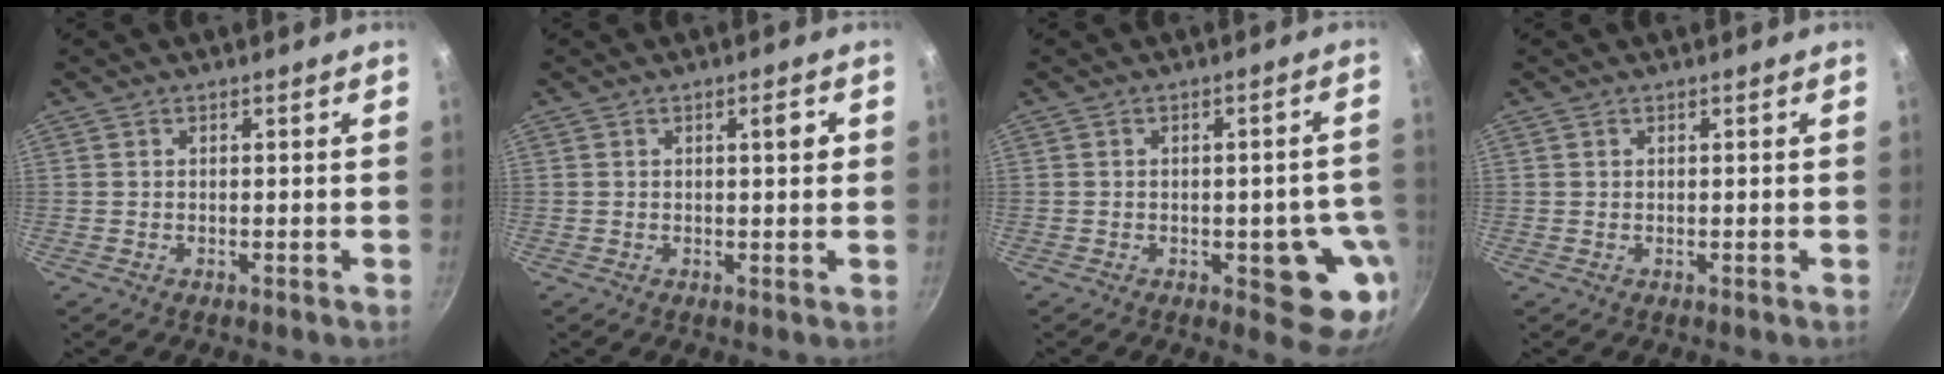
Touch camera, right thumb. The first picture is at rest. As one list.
[{"total": 2.9, "force": [0.7, 0.9, 2.7], "torque": [-0.029, 0.003, 0.009]}, {"total": 10.8, "force": [-3.1, 4.7, 9.2], "torque": [-0.054, 0.010, -0.035]}, {"total": 0.0}]